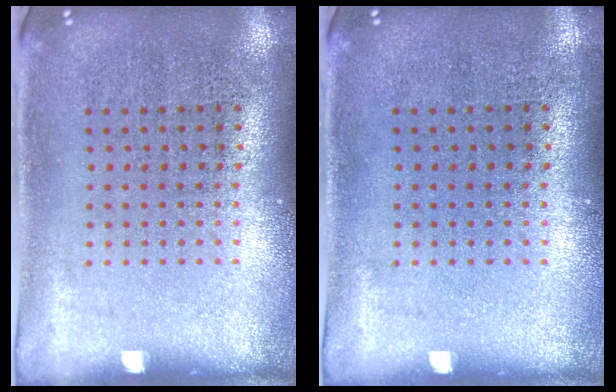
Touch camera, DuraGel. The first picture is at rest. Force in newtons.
{"total": 0.0}